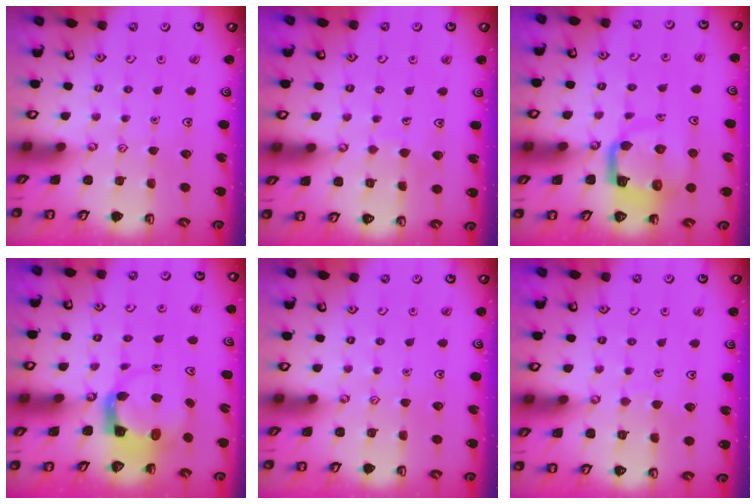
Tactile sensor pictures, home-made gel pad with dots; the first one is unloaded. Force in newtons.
{"total": 3.6, "press": 3.6, "slide": 0.2}
{"total": 9.0, "press": 9.0, "slide": 1.1}
{"total": 3.7, "press": 3.6, "slide": 0.5}
{"total": 0.0}
{"total": 3.3, "press": 3.3, "slide": 0.3}